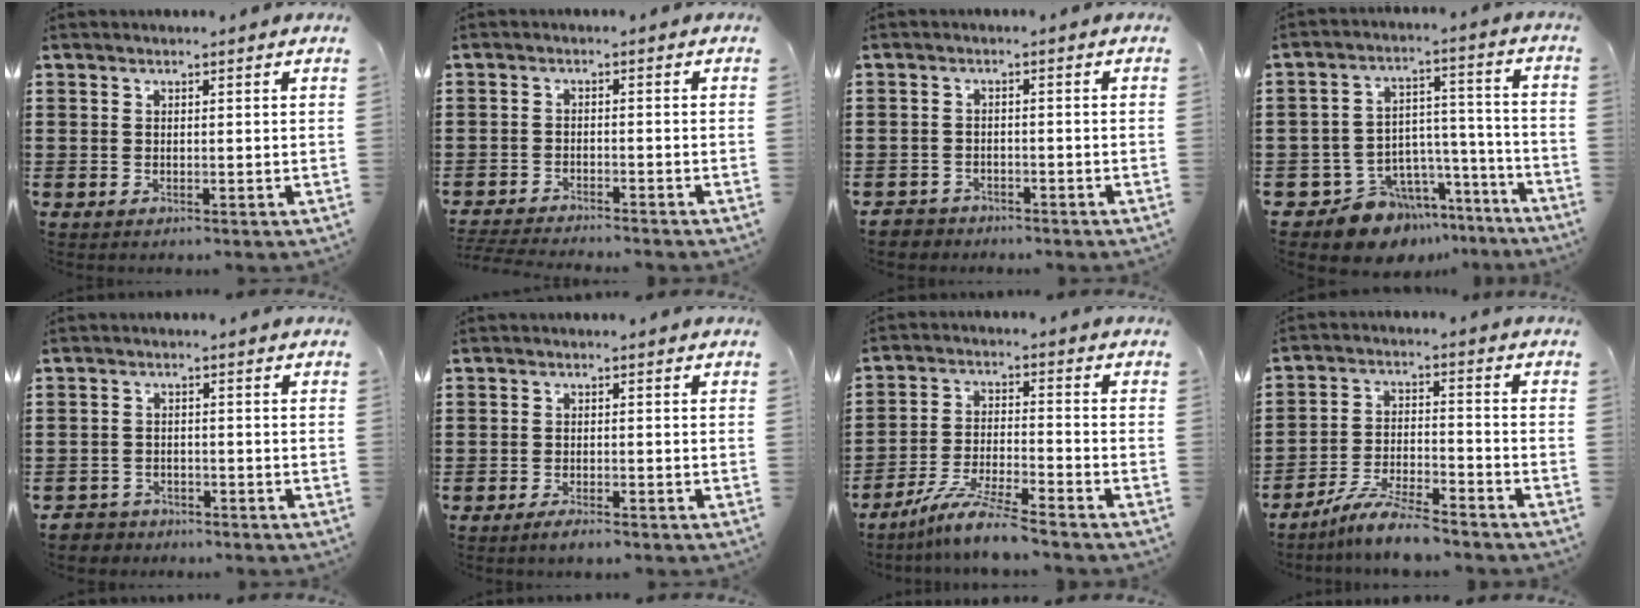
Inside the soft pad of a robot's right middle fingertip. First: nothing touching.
{"total": 2.8, "force": [-2.8, -0.1, 0.4], "torque": [-0.016, -0.005, -0.060]}
{"total": 2.0, "force": [-2.0, 0.5, -0.2], "torque": [-0.005, -0.001, -0.044]}
{"total": 10.7, "force": [-9.2, 5.2, 1.6], "torque": [-0.035, 0.034, -0.166]}
{"total": 2.5, "force": [-2.4, 0.6, -0.2], "torque": [-0.006, -0.003, -0.054]}
{"total": 1.6, "force": [-1.4, 0.1, 0.8], "torque": [-0.016, -0.005, -0.025]}
{"total": 7.8, "force": [-6.8, -0.2, 3.8], "torque": [-0.083, -0.012, -0.132]}
{"total": 7.3, "force": [-6.5, 0.5, 3.2], "torque": [-0.067, 0.000, -0.124]}